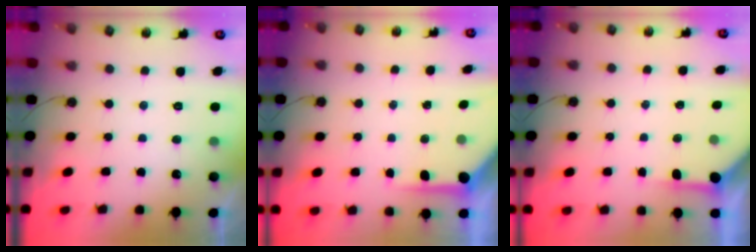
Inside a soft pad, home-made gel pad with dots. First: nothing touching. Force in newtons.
{"total": 6.5, "press": 6.5, "slide": 0.5}
{"total": 3.9, "press": 3.8, "slide": 0.4}